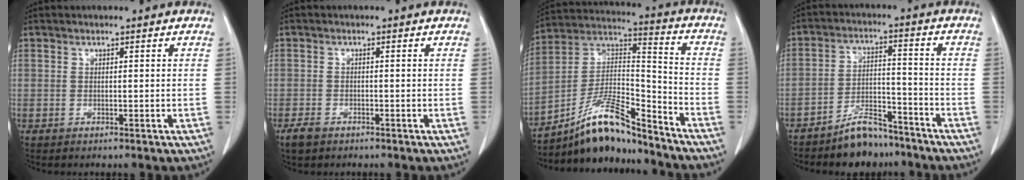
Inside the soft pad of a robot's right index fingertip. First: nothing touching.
{"total": 2.2, "force": [-1.6, 1.3, 0.9], "torque": [-0.022, 0.000, -0.022]}
{"total": 14.1, "force": [-12.2, 2.2, 6.9], "torque": [-0.118, 0.030, -0.215]}
{"total": 7.4, "force": [-6.4, 2.7, 2.7], "torque": [-0.048, 0.010, -0.109]}